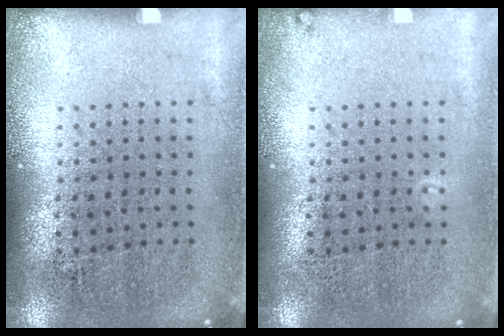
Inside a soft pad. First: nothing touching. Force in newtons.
{"total": 0.6, "press": 0.6, "slide": 0.2}